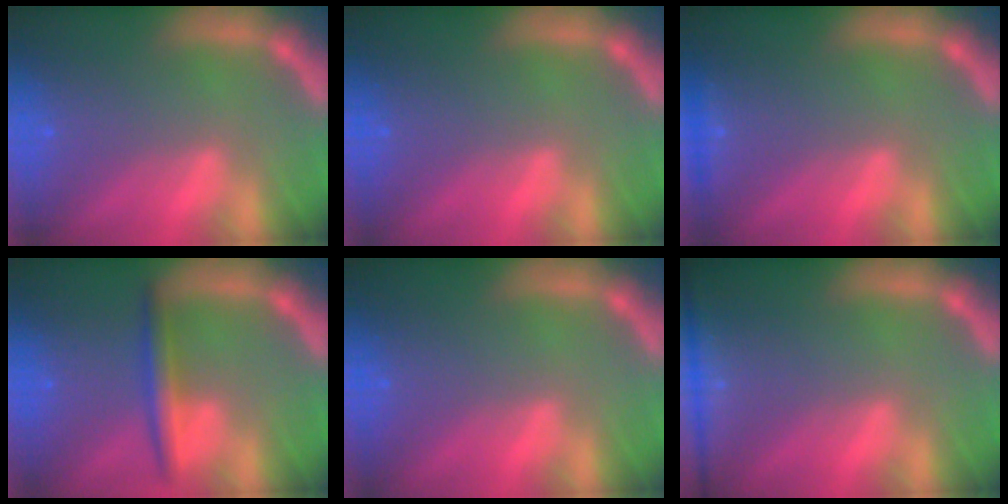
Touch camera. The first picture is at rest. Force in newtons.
{"total": 0.0}
{"total": 0.9}
{"total": 3.0}
{"total": 0.0}
{"total": 5.0}